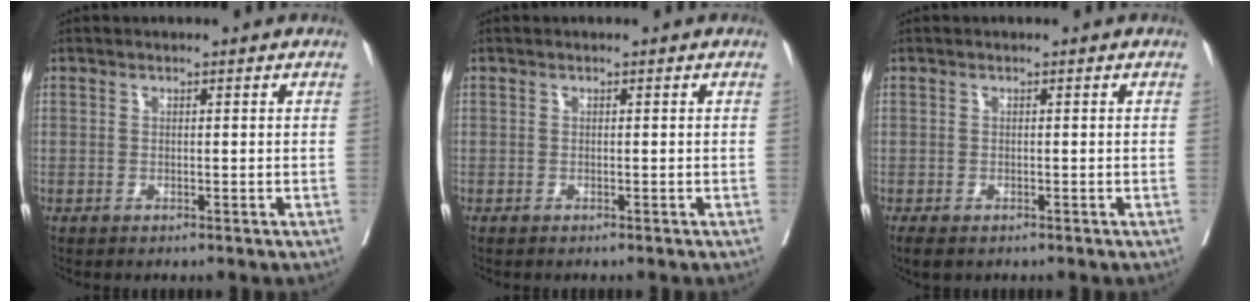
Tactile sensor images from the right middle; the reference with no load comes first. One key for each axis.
{"total": 0.8, "fx": -0.7, "fy": 0.1, "fz": 0.3, "tx": 0.000, "ty": 0.000, "tz": -0.010}
{"total": 3.1, "fx": -2.2, "fy": 1.3, "fz": 1.6, "tx": -0.028, "ty": -0.009, "tz": -0.031}